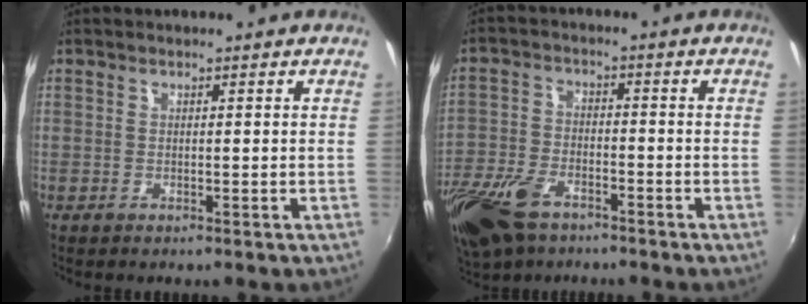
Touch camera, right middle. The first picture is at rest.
{"total": 12.5, "force": [-8.3, 6.4, 6.8], "torque": [-0.169, -0.017, -0.162]}